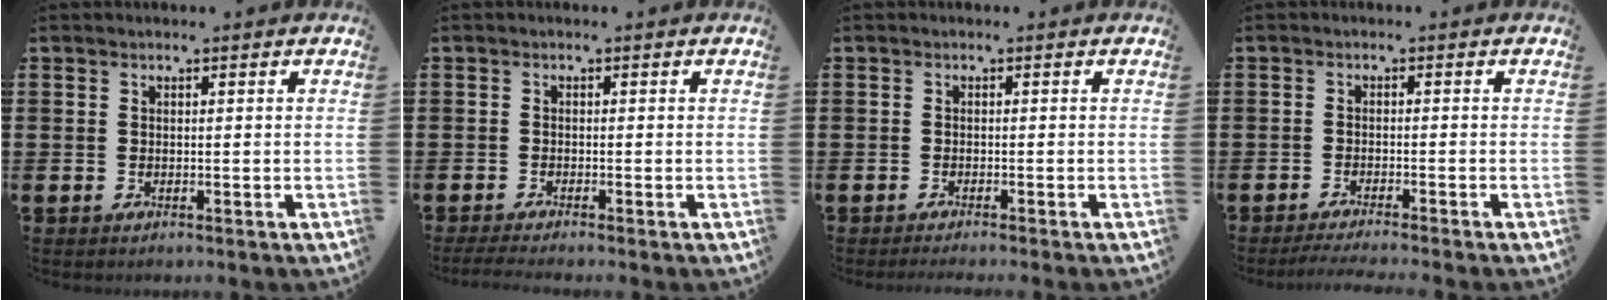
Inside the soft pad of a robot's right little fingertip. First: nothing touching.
{"total": 1.3, "force": [-0.9, 0.1, 0.9], "torque": [-0.015, -0.001, -0.016]}
{"total": 0.7, "force": [-0.6, -0.1, 0.4], "torque": [-0.004, -0.003, -0.012]}
{"total": 1.6, "force": [-1.4, -0.2, 0.7], "torque": [-0.010, 0.003, -0.026]}